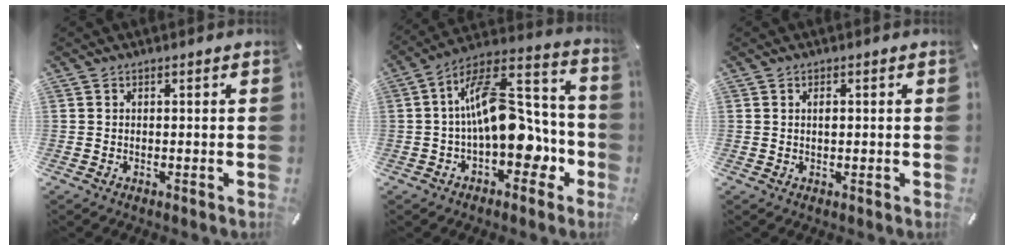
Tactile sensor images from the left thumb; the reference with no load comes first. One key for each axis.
{"total": 18.6, "fx": 0.4, "fy": 11.0, "fz": 15.0, "tx": -0.240, "ty": -0.013, "tz": 0.008}
{"total": 1.3, "fx": 0.3, "fy": 0.7, "fz": 1.1, "tx": -0.023, "ty": 0.004, "tz": 0.003}